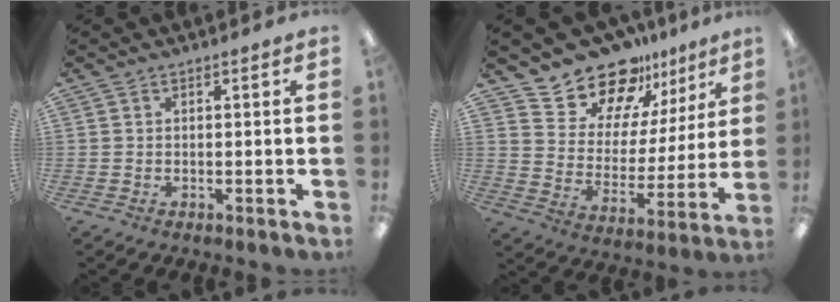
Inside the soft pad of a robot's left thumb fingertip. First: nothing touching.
{"total": 16.0, "force": [14.1, 7.2, 2.8], "torque": [-0.063, -0.122, 0.259]}